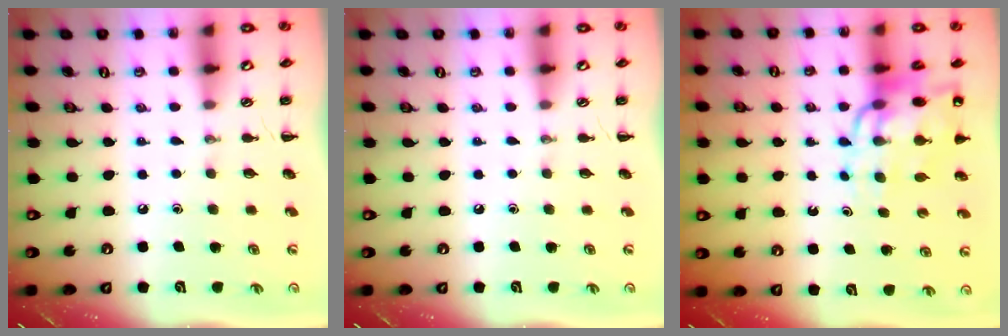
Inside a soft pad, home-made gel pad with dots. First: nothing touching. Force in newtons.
{"total": 0.0}
{"total": 13.9, "press": 13.4, "slide": 3.8}